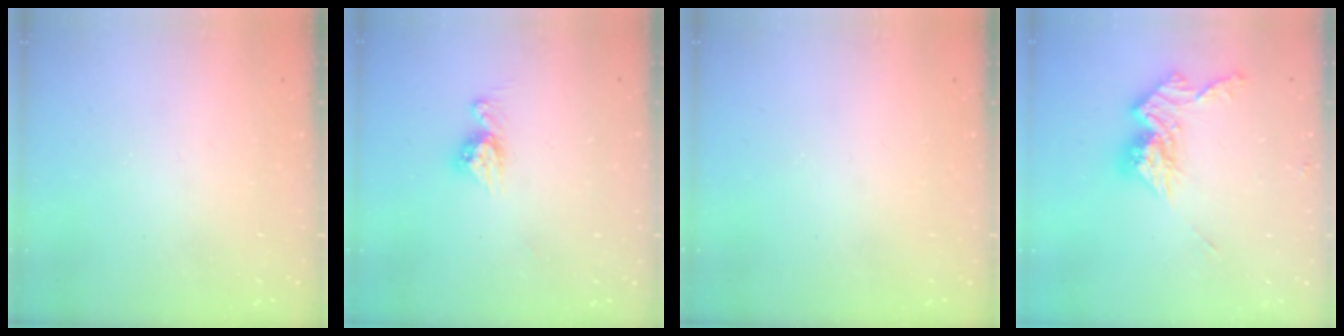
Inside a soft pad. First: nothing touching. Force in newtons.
{"total": 8.5, "press": 8.4, "slide": 0.8}
{"total": 0.0}
{"total": 12.8, "press": 12.7, "slide": 1.1}